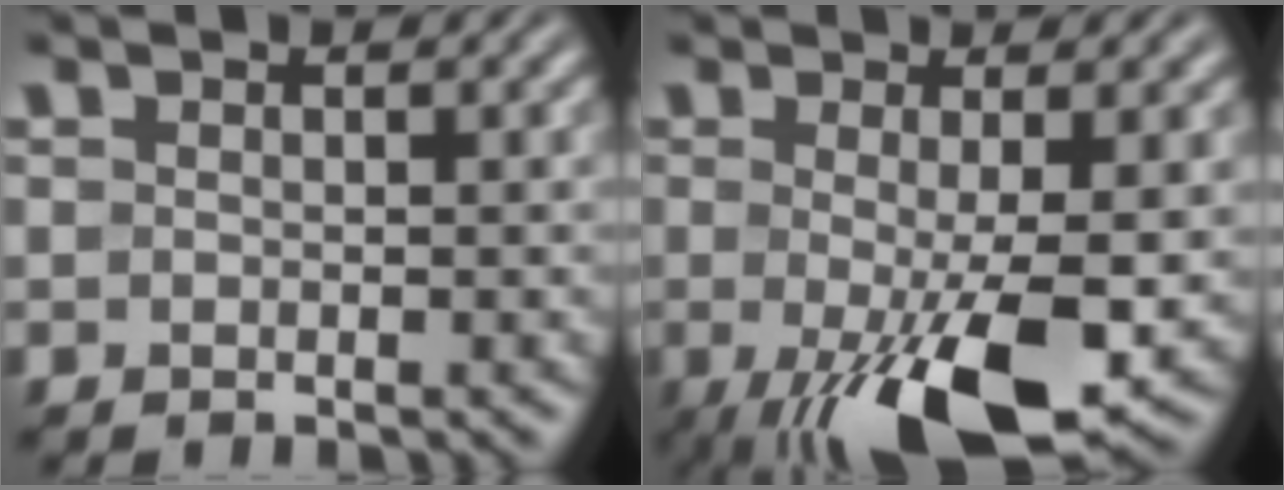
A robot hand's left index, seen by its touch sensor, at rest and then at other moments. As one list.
[{"total": 8.7, "force": [-2.0, 2.1, 8.2], "torque": [-0.140, -0.022, -0.025]}]